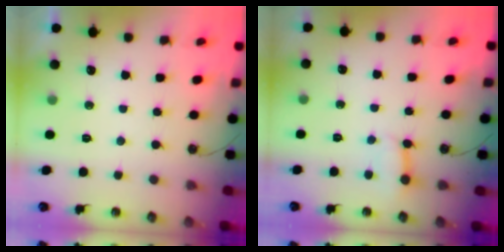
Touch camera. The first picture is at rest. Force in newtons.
{"total": 3.3, "press": 3.3, "slide": 0.5}